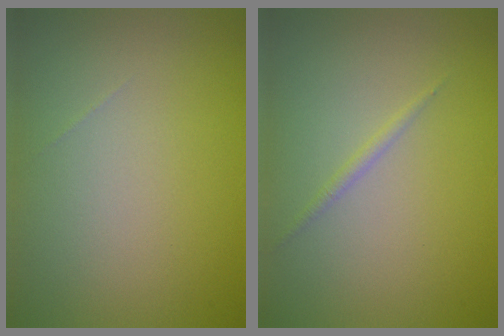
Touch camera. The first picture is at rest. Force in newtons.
{"total": 0.7, "press": 0.7, "slide": 0.0}